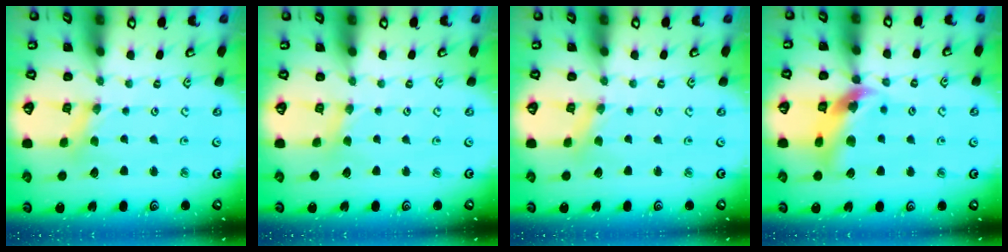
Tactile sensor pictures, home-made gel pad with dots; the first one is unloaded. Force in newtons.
{"total": 1.7, "press": 1.7, "slide": 0.4}
{"total": 1.1, "press": 1.1, "slide": 0.1}
{"total": 14.1, "press": 14.0, "slide": 1.9}